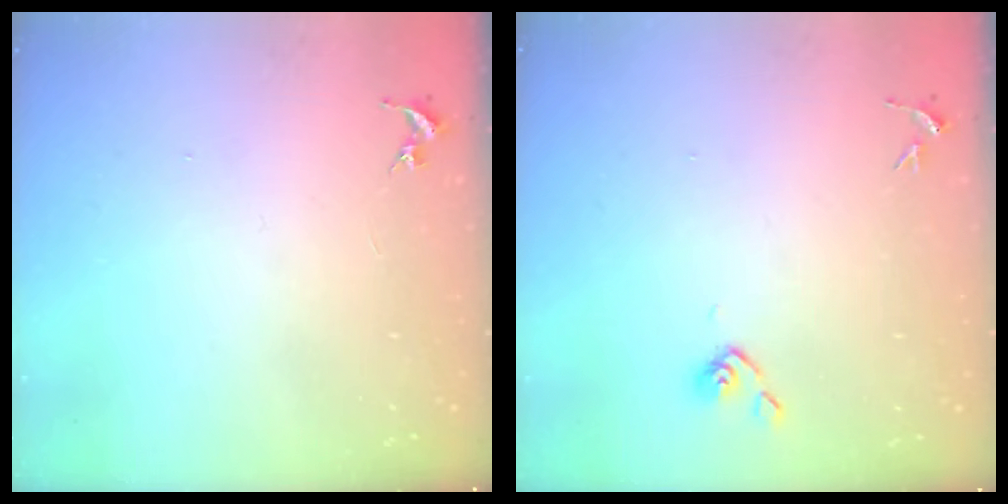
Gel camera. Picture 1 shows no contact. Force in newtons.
{"total": 3.8, "press": 3.7, "slide": 0.8}